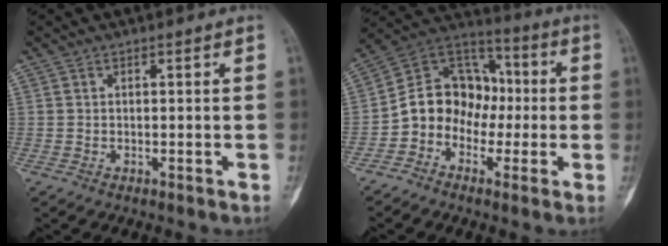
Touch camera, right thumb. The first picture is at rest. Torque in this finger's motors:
{"motor_torque": [1.38, 1.59, 0.74, -0.75, 0.03]}